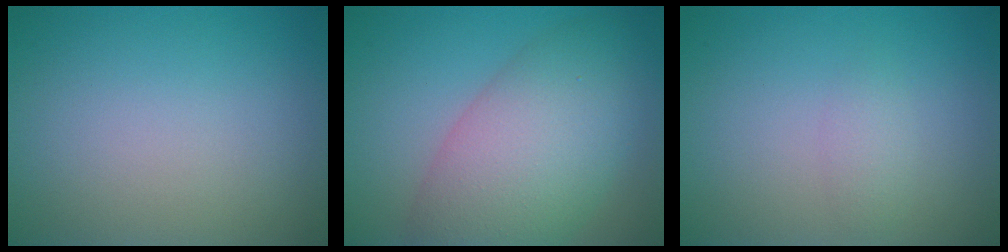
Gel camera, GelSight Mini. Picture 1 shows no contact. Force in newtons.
{"total": 9.0, "press": 9.0, "slide": 0.3}
{"total": 1.2, "press": 1.2, "slide": 0.0}